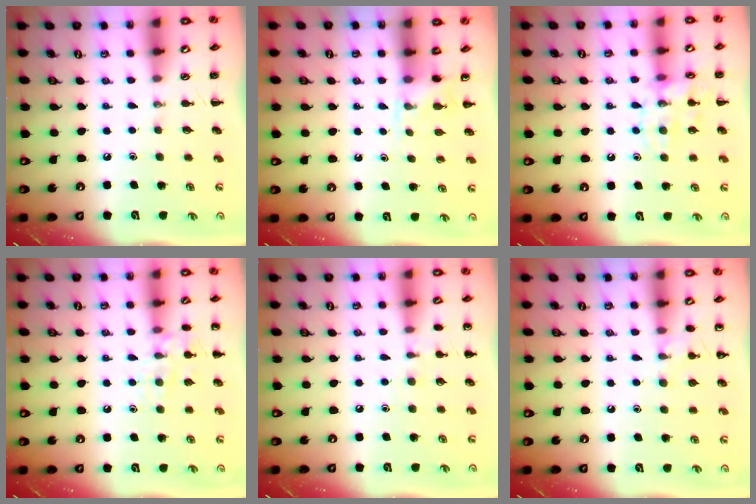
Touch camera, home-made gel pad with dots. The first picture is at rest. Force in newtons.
{"total": 4.3, "press": 4.1, "slide": 1.2}
{"total": 12.6, "press": 12.6, "slide": 0.9}
{"total": 9.1, "press": 9.1, "slide": 1.2}
{"total": 5.7, "press": 5.4, "slide": 1.9}
{"total": 6.6, "press": 6.3, "slide": 2.0}